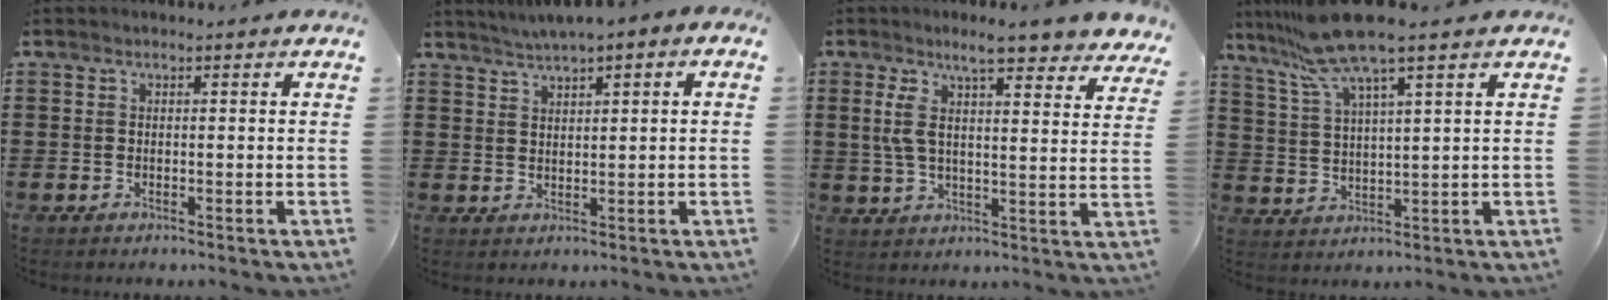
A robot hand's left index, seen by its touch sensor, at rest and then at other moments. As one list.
[{"total": 1.1, "force": [0.8, 0.0, 0.7], "torque": [-0.015, 0.001, 0.014]}, {"total": 9.0, "force": [6.5, 1.5, 6.0], "torque": [-0.130, -0.018, 0.114]}, {"total": 10.2, "force": [7.7, 0.4, 6.6], "torque": [-0.166, -0.029, 0.133]}]